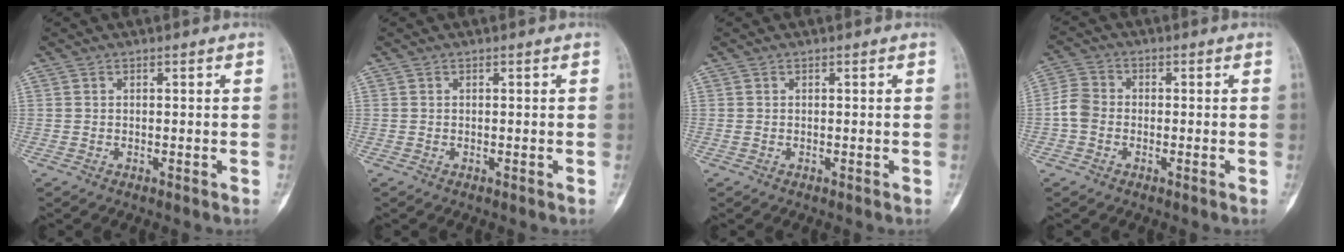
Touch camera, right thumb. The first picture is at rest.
{"total": 0.0}
{"total": 0.0}
{"total": 4.5, "force": [-1.2, 3.5, 2.5], "torque": [-0.044, 0.009, -0.037]}